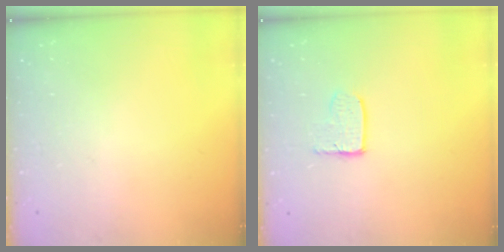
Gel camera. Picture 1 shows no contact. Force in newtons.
{"total": 3.7, "press": 3.7, "slide": 0.2}